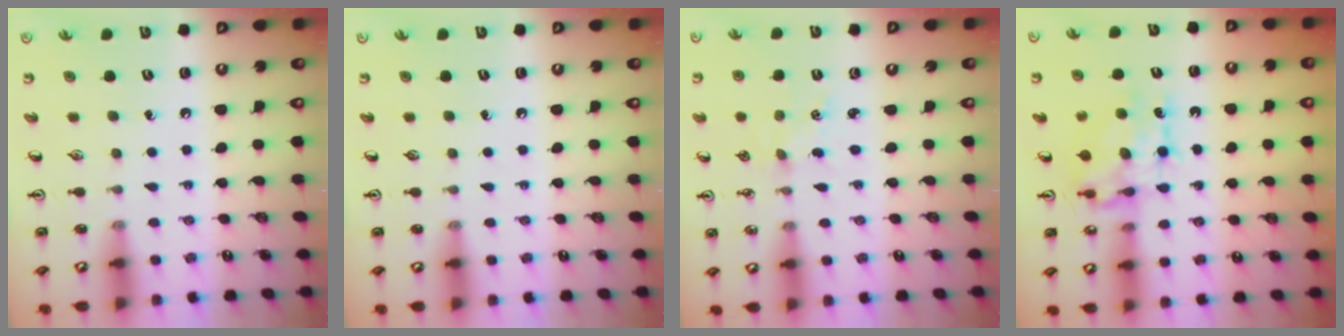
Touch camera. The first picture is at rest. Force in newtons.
{"total": 0.0}
{"total": 1.7, "press": 1.6, "slide": 0.2}
{"total": 7.5, "press": 7.5, "slide": 0.7}